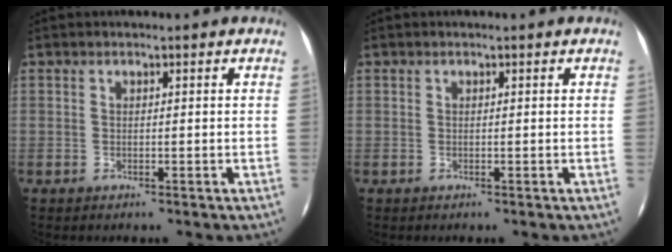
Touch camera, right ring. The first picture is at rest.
{"total": 0.0}